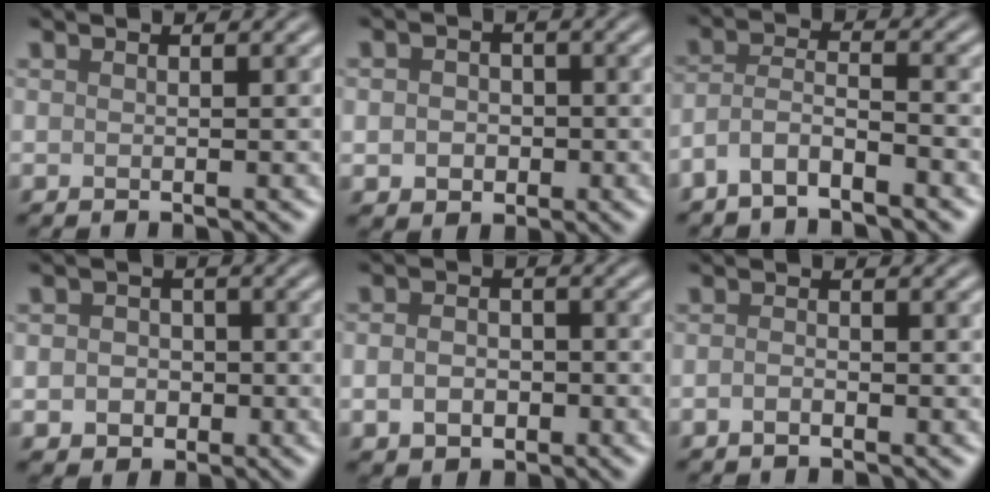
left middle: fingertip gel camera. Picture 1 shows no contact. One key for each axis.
{"total": 2.9, "fx": -0.3, "fy": 2.6, "fz": 1.4, "tx": -0.009, "ty": -0.004, "tz": -0.015}
{"total": 3.3, "fx": -2.4, "fy": 0.9, "fz": 2.0, "tx": -0.042, "ty": 0.005, "tz": -0.057}
{"total": 3.3, "fx": -0.5, "fy": 2.9, "fz": 1.4, "tx": -0.001, "ty": -0.002, "tz": -0.022}
{"total": 3.0, "fx": -0.9, "fy": 2.2, "fz": 1.8, "tx": -0.033, "ty": -0.003, "tz": -0.020}
{"total": 1.0, "fx": -0.6, "fy": 0.4, "fz": 0.7, "tx": -0.015, "ty": 0.000, "tz": -0.013}